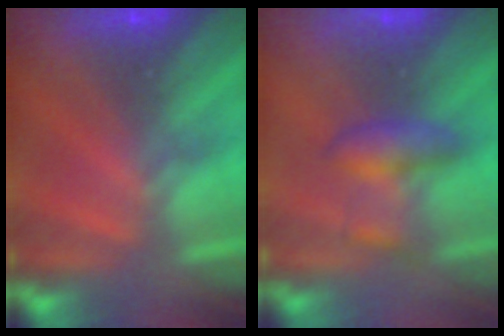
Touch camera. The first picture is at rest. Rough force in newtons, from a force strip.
{"total": 2.1}